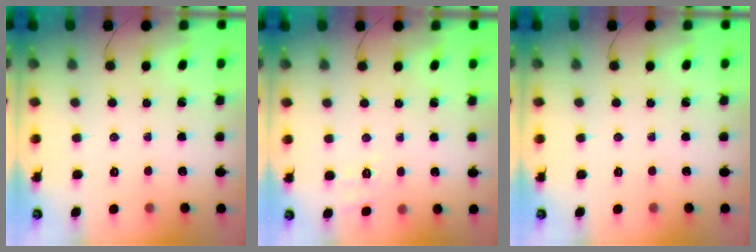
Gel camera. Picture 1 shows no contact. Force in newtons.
{"total": 2.7, "press": 1.6, "slide": 2.1}
{"total": 0.0}